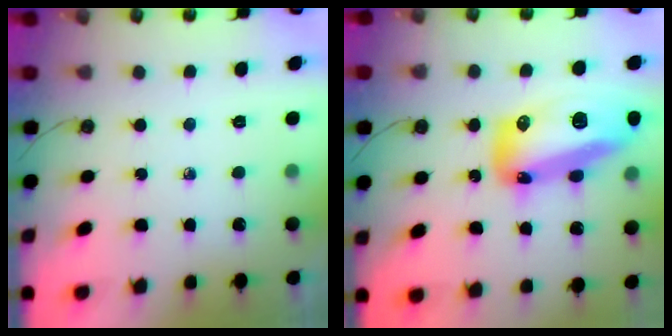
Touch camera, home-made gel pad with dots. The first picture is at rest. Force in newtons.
{"total": 19.2, "press": 19.1, "slide": 2.5}